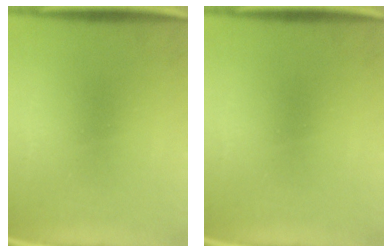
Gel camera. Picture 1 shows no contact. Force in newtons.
{"total": 0.0}